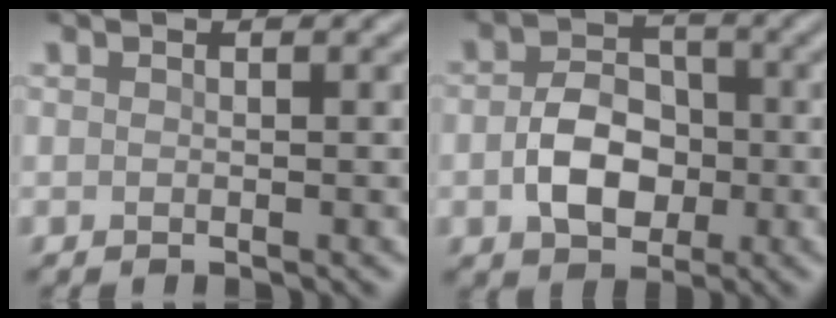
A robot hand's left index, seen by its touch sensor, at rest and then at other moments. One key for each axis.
{"total": 5.1, "fx": -0.8, "fy": 3.8, "fz": 3.3, "tx": -0.058, "ty": 0.001, "tz": -0.017}